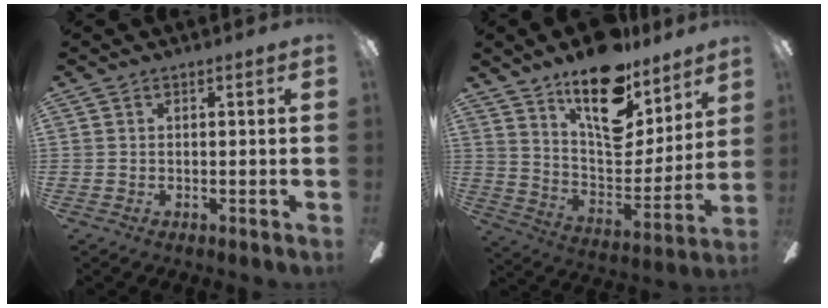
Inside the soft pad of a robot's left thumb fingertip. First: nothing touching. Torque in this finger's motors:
{"motor_torque": [2.35, 1.71, 1.58, -1.19, 0.25]}